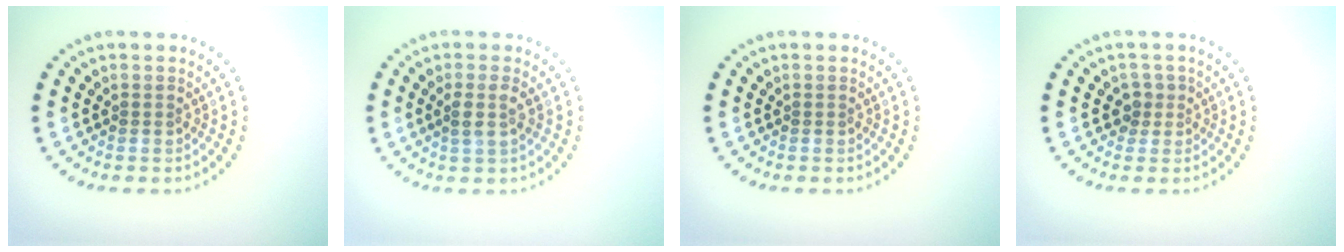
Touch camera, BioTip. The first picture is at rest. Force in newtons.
{"total": 1.8, "press": 1.4, "slide": 1.1}
{"total": 0.0}
{"total": 1.6, "press": 1.2, "slide": 1.0}